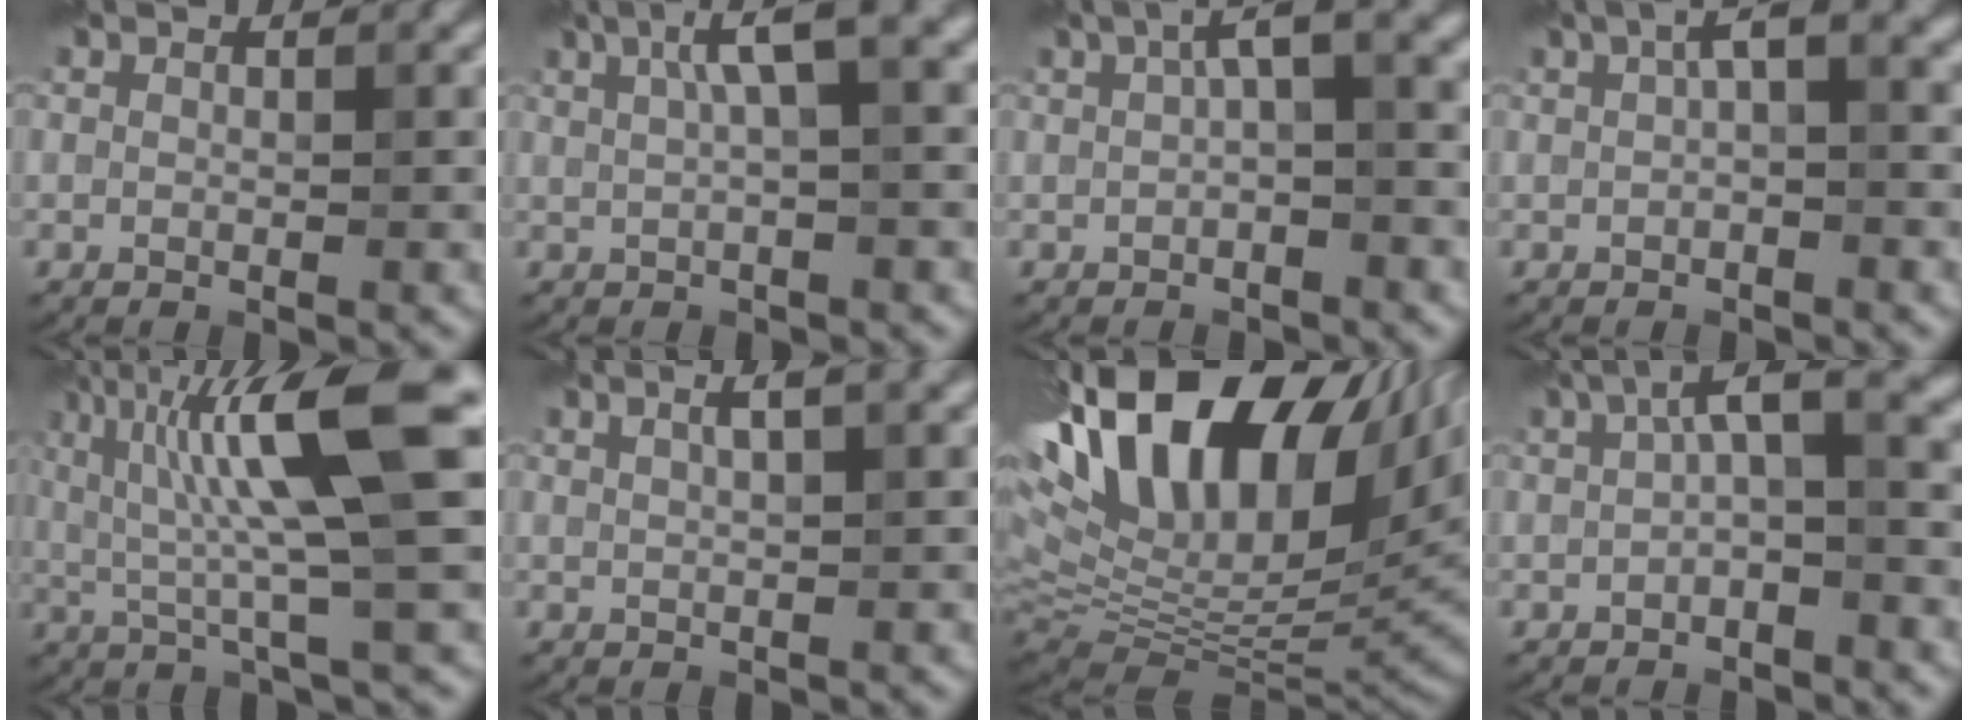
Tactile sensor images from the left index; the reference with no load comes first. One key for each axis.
{"total": 4.8, "fx": 1.8, "fy": 1.0, "fz": 4.3, "tx": -0.068, "ty": 0.017, "tz": 0.026}
{"total": 4.2, "fx": 1.3, "fy": 1.1, "fz": 3.9, "tx": -0.055, "ty": 0.018, "tz": 0.011}
{"total": 2.8, "fx": 0.9, "fy": 0.7, "fz": 2.6, "tx": -0.043, "ty": 0.015, "tz": 0.007}
{"total": 11.1, "fx": 2.9, "fy": 2.0, "fz": 10.5, "tx": -0.172, "ty": 0.008, "tz": 0.052}
{"total": 1.9, "fx": 1.1, "fy": 0.3, "fz": 1.5, "tx": -0.024, "ty": 0.006, "tz": 0.016}
{"total": 19.0, "fx": 7.4, "fy": 10.1, "fz": 14.4, "tx": -0.256, "ty": 0.022, "tz": 0.157}
{"total": 4.1, "fx": 0.7, "fy": 1.1, "fz": 3.9, "tx": -0.060, "ty": 0.018, "tz": 0.002}